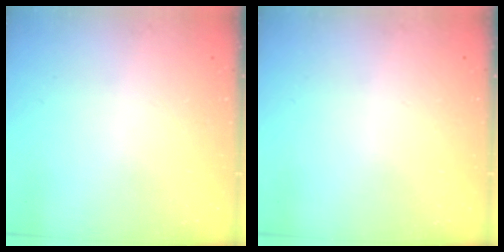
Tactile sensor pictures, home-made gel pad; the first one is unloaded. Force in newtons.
{"total": 0.0}